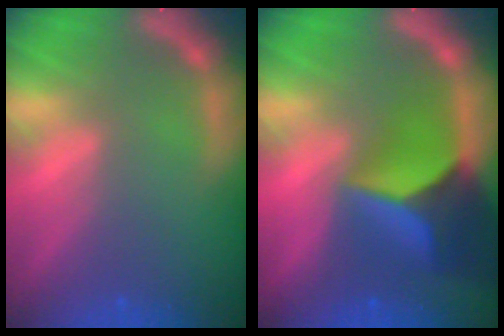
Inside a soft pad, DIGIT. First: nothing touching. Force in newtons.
{"total": 10.0}